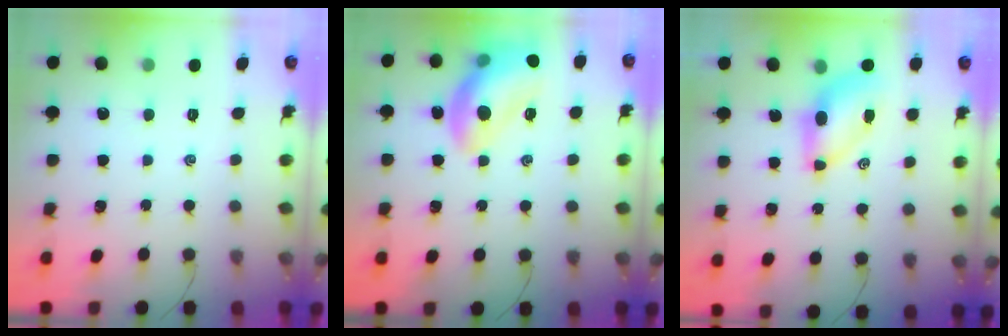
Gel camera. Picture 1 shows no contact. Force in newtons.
{"total": 16.6, "press": 16.4, "slide": 2.3}
{"total": 7.1, "press": 6.9, "slide": 1.3}